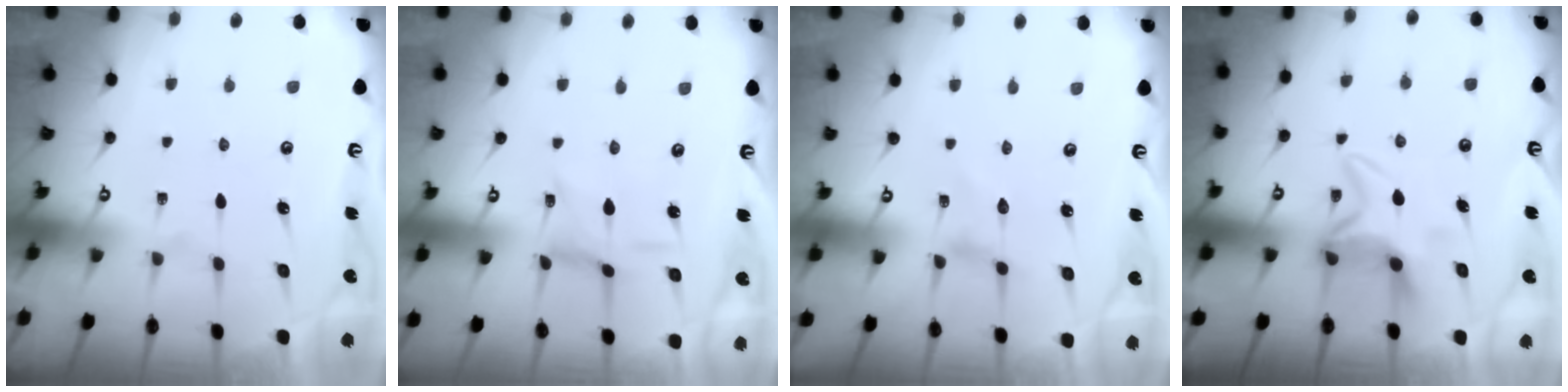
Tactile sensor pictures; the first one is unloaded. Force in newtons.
{"total": 1.5, "press": 1.5, "slide": 0.3}
{"total": 0.0}
{"total": 5.6, "press": 5.6, "slide": 0.4}